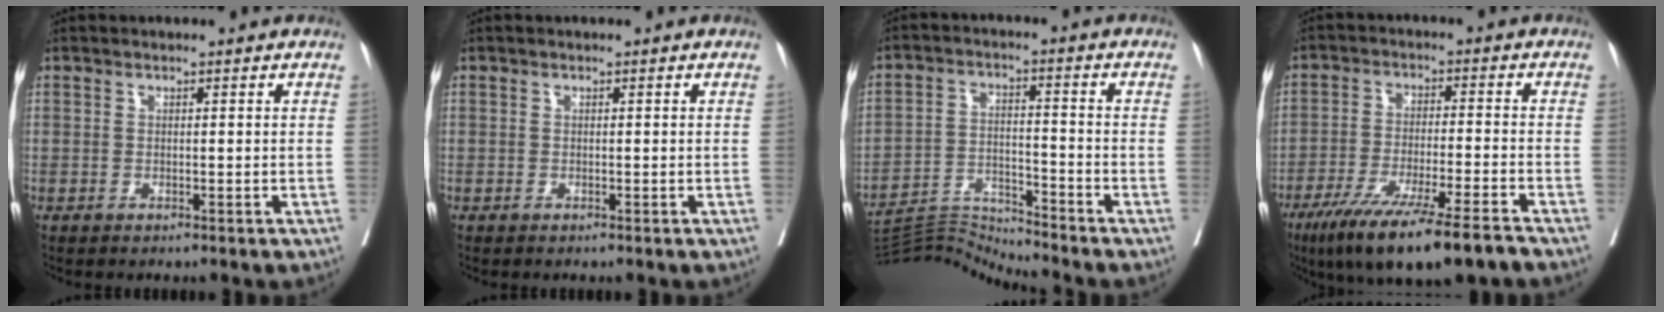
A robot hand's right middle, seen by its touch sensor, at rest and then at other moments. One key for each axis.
{"total": 0.0}
{"total": 8.1, "fx": -7.3, "fy": -3.1, "fz": -1.7, "tx": 0.016, "ty": 0.009, "tz": -0.133}
{"total": 15.0, "fx": -10.8, "fy": 0.6, "fz": 10.4, "tx": -0.163, "ty": -0.042, "tz": -0.178}